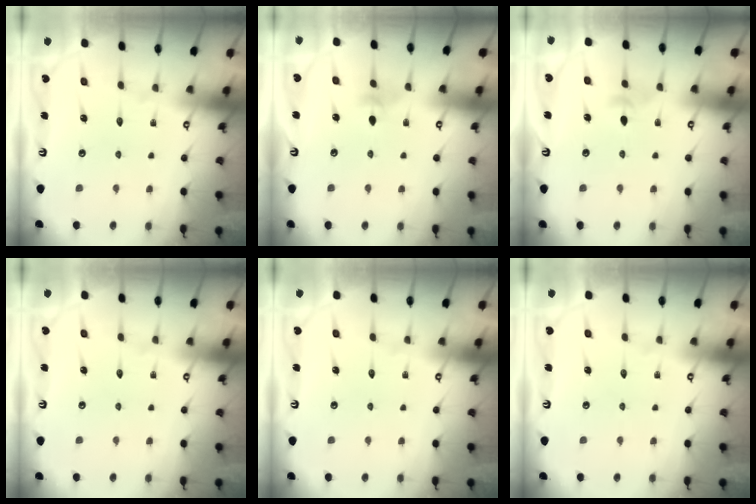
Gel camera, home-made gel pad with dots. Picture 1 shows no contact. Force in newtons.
{"total": 3.3, "press": 3.2, "slide": 0.9}
{"total": 3.1, "press": 3.1, "slide": 0.7}
{"total": 0.0}
{"total": 0.0}
{"total": 0.0}